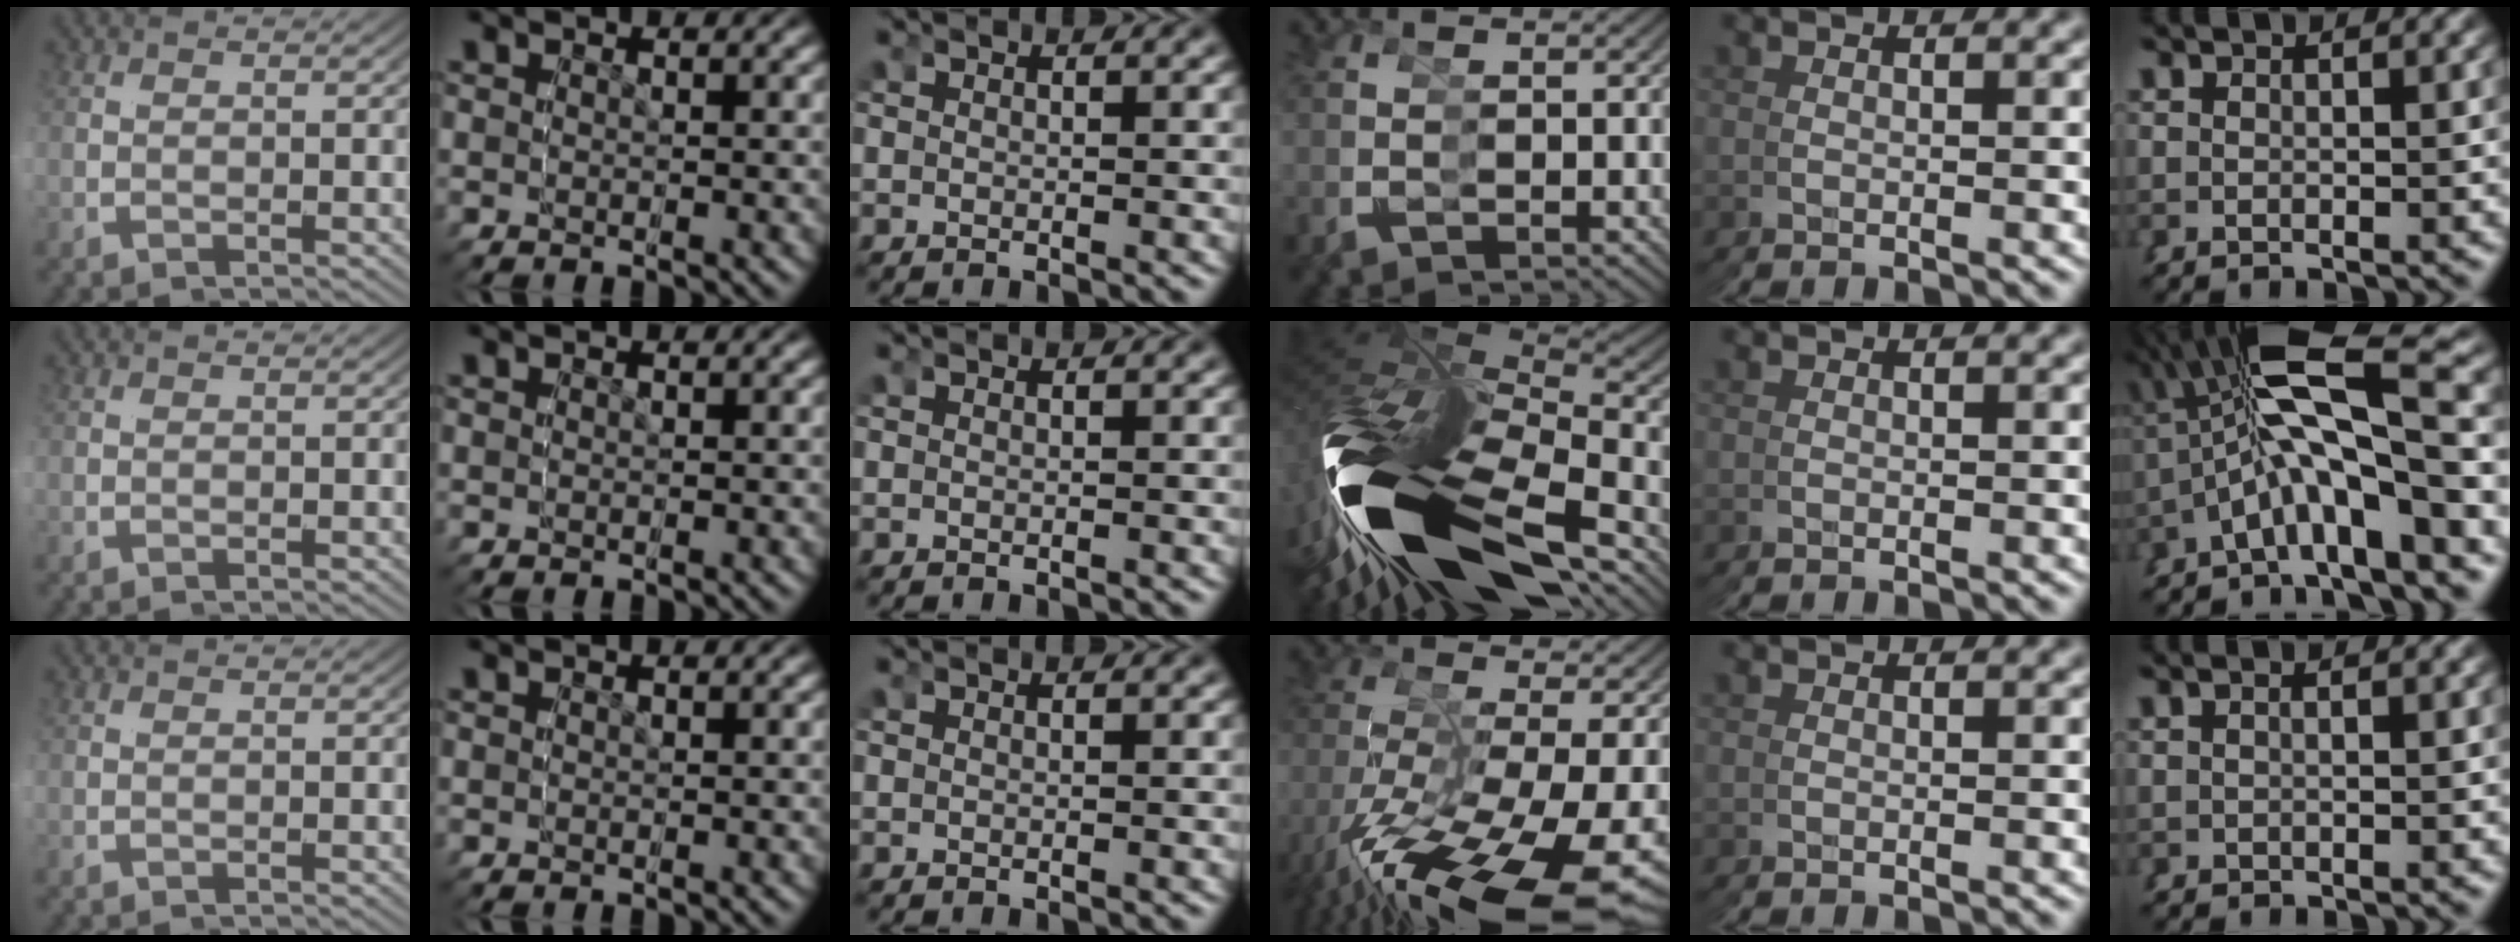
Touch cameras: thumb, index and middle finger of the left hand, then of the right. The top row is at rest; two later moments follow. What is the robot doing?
{"motion": "grasp_and_lifting", "object": "glasses"}